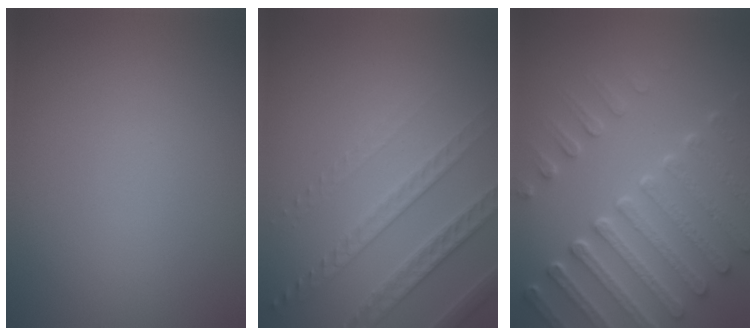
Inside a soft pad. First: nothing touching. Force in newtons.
{"total": 4.8, "press": 3.1, "slide": 3.7}
{"total": 7.2, "press": 5.4, "slide": 4.8}